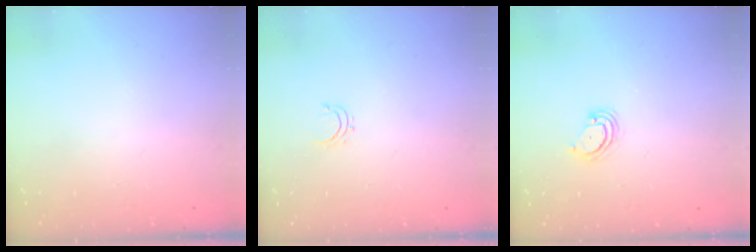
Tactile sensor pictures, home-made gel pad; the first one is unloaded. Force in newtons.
{"total": 3.7, "press": 3.7, "slide": 0.3}
{"total": 4.2, "press": 4.1, "slide": 0.3}